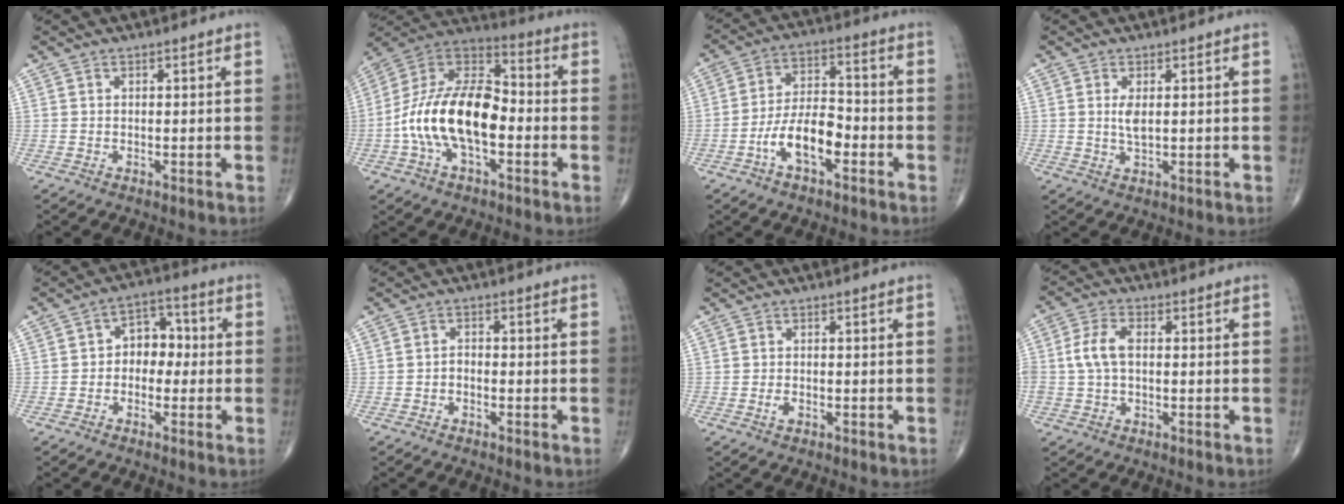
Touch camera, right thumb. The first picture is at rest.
{"total": 19.0, "force": [-3.7, 10.0, 15.7], "torque": [-0.284, 0.040, -0.073]}
{"total": 10.1, "force": [-4.2, 4.7, 7.8], "torque": [-0.137, 0.037, -0.080]}
{"total": 2.6, "force": [0.5, 0.9, 2.3], "torque": [-0.047, -0.006, 0.012]}
{"total": 6.6, "force": [-0.4, 5.0, 4.3], "torque": [-0.029, 0.027, -0.022]}
{"total": 1.4, "force": [-0.8, 0.8, 0.7], "torque": [-0.008, 0.007, -0.019]}
{"total": 1.3, "force": [-0.6, 0.7, 0.9], "torque": [-0.018, 0.001, -0.012]}
{"total": 5.8, "force": [0.1, 3.4, 4.6], "torque": [-0.106, 0.015, -0.002]}